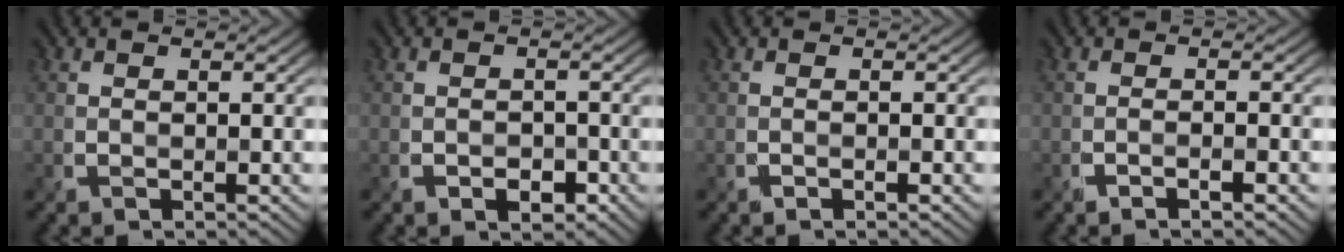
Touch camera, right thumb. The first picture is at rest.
{"total": 2.1, "force": [-1.1, 1.4, 1.1], "torque": [-0.020, -0.008, -0.016]}
{"total": 0.7, "force": [-0.3, 0.1, 0.6], "torque": [-0.007, -0.002, -0.008]}
{"total": 1.6, "force": [-0.7, 0.4, 1.4], "torque": [-0.016, 0.005, -0.020]}